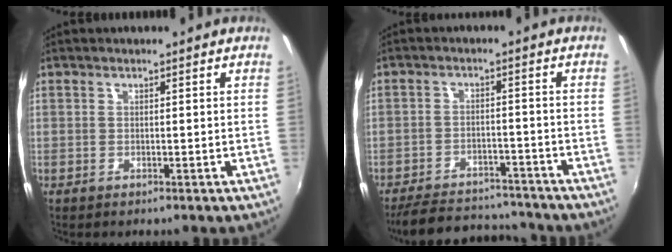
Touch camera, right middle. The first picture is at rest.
{"total": 14.5, "force": [-13.0, 4.2, 4.8], "torque": [-0.118, 0.004, -0.184]}